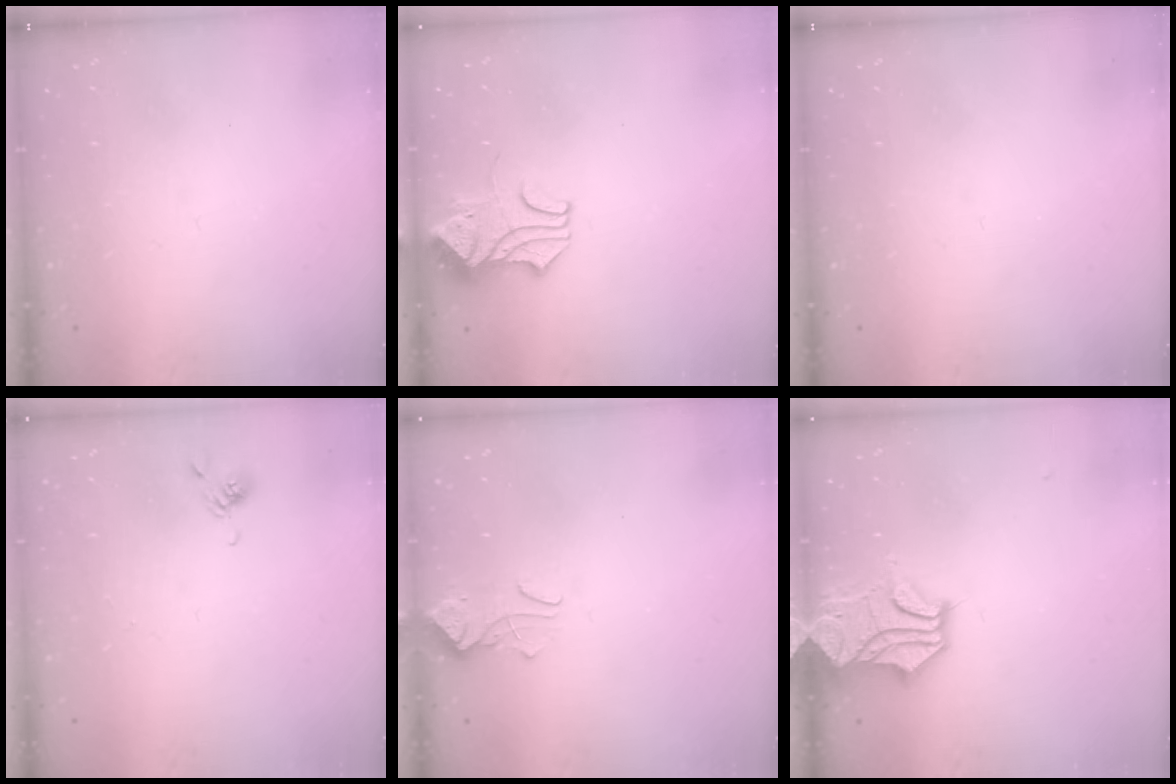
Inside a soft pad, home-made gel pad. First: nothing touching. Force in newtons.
{"total": 1.8, "press": 1.6, "slide": 0.7}
{"total": 0.0}
{"total": 5.9, "press": 5.8, "slide": 0.5}
{"total": 2.4, "press": 2.4, "slide": 0.5}
{"total": 6.9, "press": 6.6, "slide": 2.0}